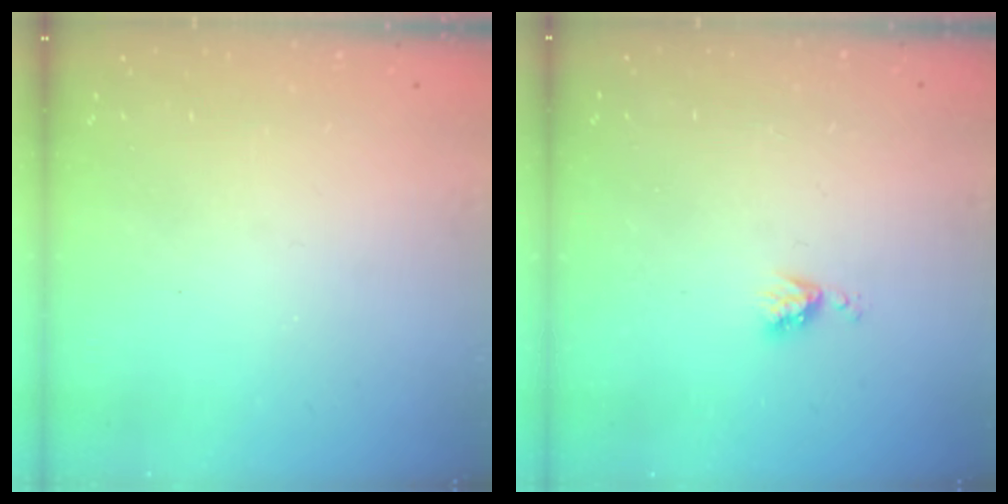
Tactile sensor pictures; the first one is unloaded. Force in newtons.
{"total": 4.0, "press": 4.0, "slide": 0.5}